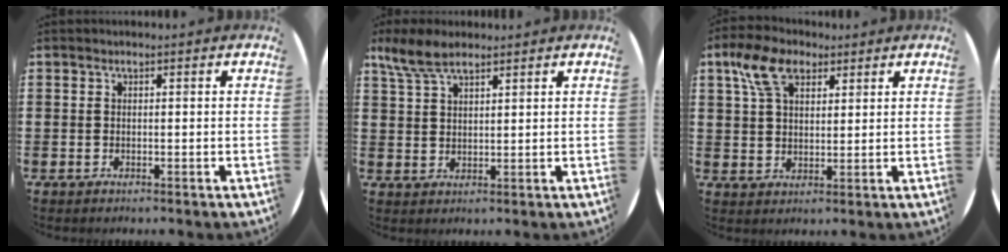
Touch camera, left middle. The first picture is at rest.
{"total": 5.8, "force": [4.6, 1.9, 3.0], "torque": [-0.069, -0.004, 0.086]}
{"total": 7.1, "force": [4.2, 4.1, 3.9], "torque": [-0.086, 0.010, 0.078]}